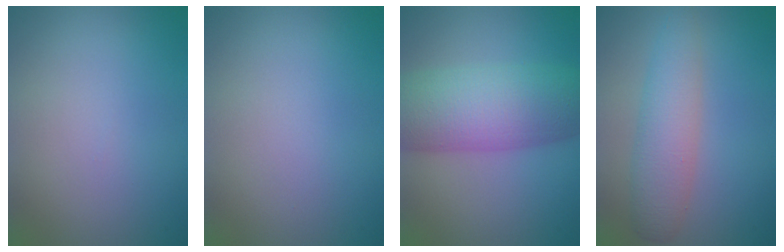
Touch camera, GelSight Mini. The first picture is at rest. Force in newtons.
{"total": 0.0}
{"total": 9.6, "press": 9.6, "slide": 0.1}
{"total": 4.1, "press": 4.1, "slide": 0.0}